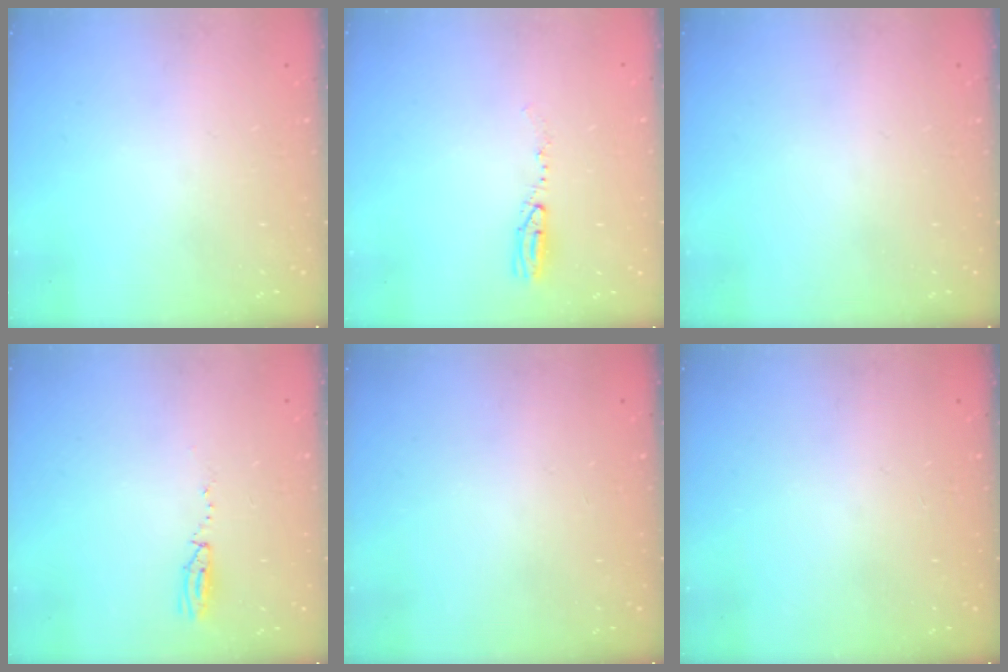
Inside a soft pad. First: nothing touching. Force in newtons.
{"total": 3.9, "press": 3.4, "slide": 1.9}
{"total": 0.0}
{"total": 3.3, "press": 2.7, "slide": 1.9}
{"total": 0.0}
{"total": 0.0}